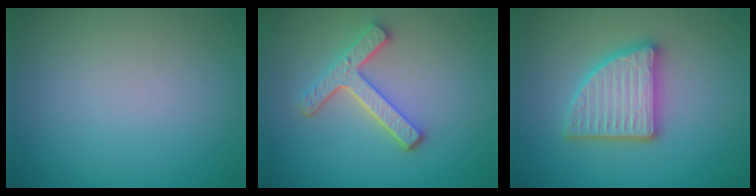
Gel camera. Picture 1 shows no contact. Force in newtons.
{"total": 4.3, "press": 3.3, "slide": 2.7}
{"total": 5.0, "press": 4.9, "slide": 0.8}